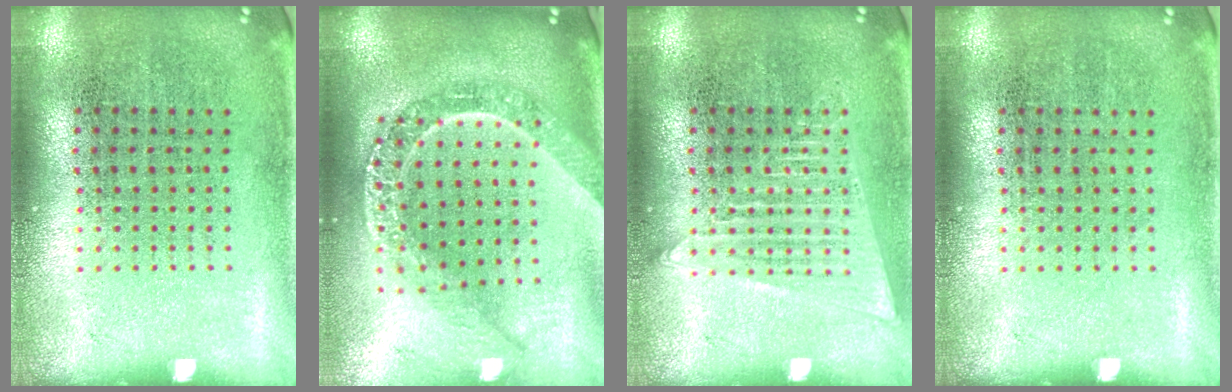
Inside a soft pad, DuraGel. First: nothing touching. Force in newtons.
{"total": 2.5, "press": 2.0, "slide": 1.5}
{"total": 1.9, "press": 1.9, "slide": 0.2}
{"total": 0.0}